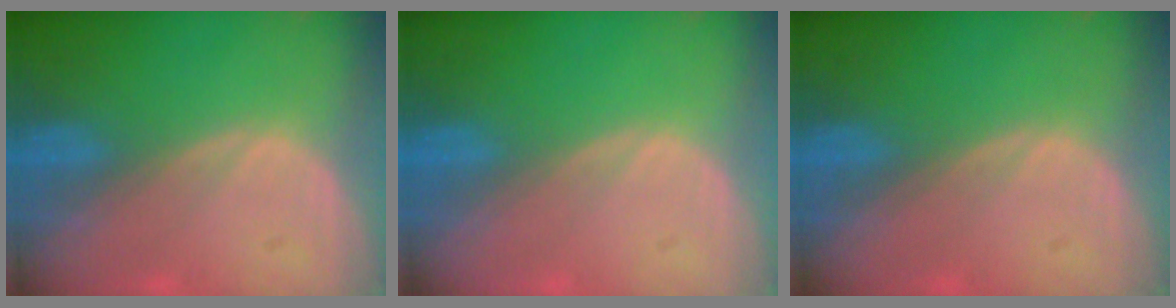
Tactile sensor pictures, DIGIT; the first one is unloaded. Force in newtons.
{"total": 0.0}
{"total": 0.0}